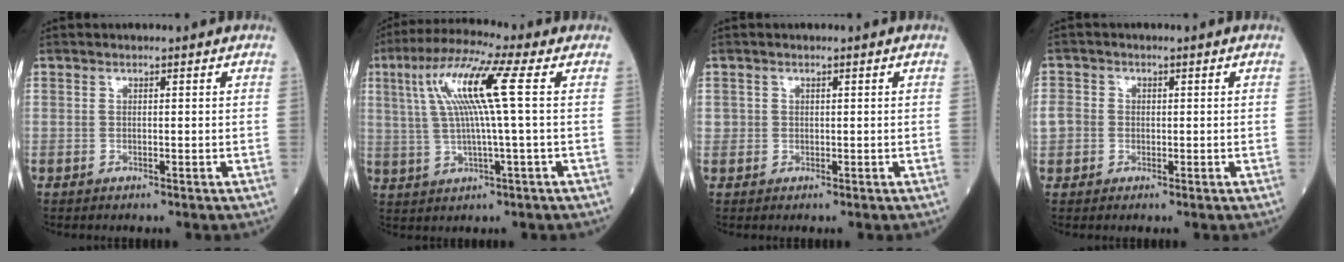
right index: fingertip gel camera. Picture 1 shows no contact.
{"total": 11.1, "force": [2.6, -0.4, 10.8], "torque": [-0.213, 0.022, 0.049]}
{"total": 0.9, "force": [0.1, 0.9, 0.0], "torque": [0.006, 0.005, 0.002]}
{"total": 3.5, "force": [-0.4, 3.3, 1.2], "torque": [-0.026, 0.012, -0.006]}